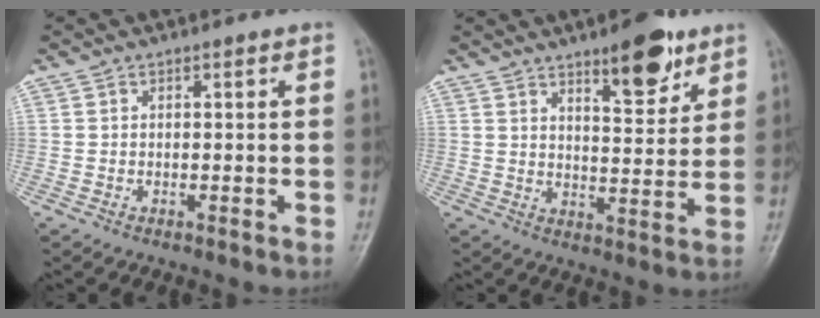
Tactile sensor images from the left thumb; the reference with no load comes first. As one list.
[{"total": 10.1, "force": [6.4, 3.6, 6.9], "torque": [-0.077, -0.039, 0.096]}]